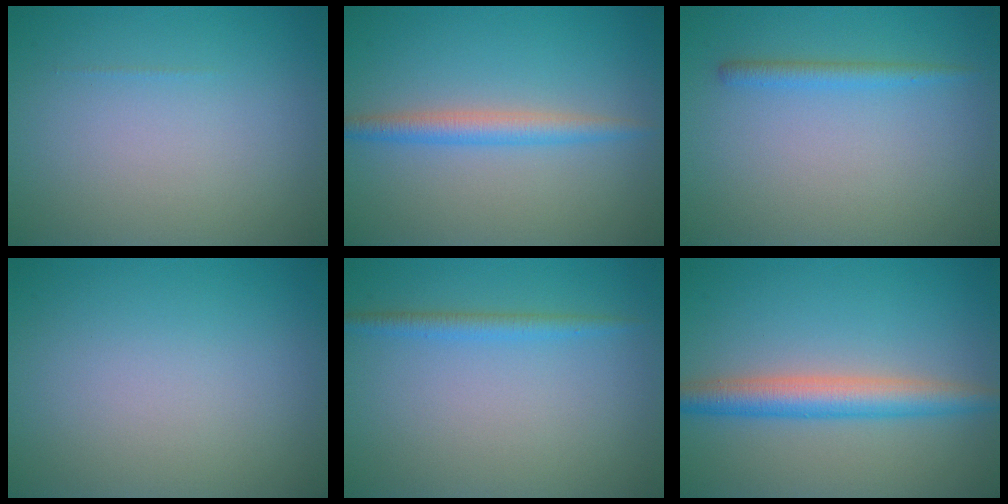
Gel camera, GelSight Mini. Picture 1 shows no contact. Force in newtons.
{"total": 2.5, "press": 2.5, "slide": 0.1}
{"total": 1.4, "press": 1.4, "slide": 0.1}
{"total": 0.0}
{"total": 1.6, "press": 1.6, "slide": 0.0}
{"total": 4.3, "press": 4.3, "slide": 0.1}